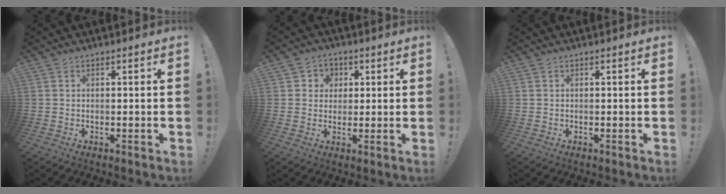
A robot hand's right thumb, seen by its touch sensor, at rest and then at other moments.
{"total": 4.8, "force": [0.6, 4.7, 0.7], "torque": [-0.008, -0.003, 0.011]}
{"total": 0.0}